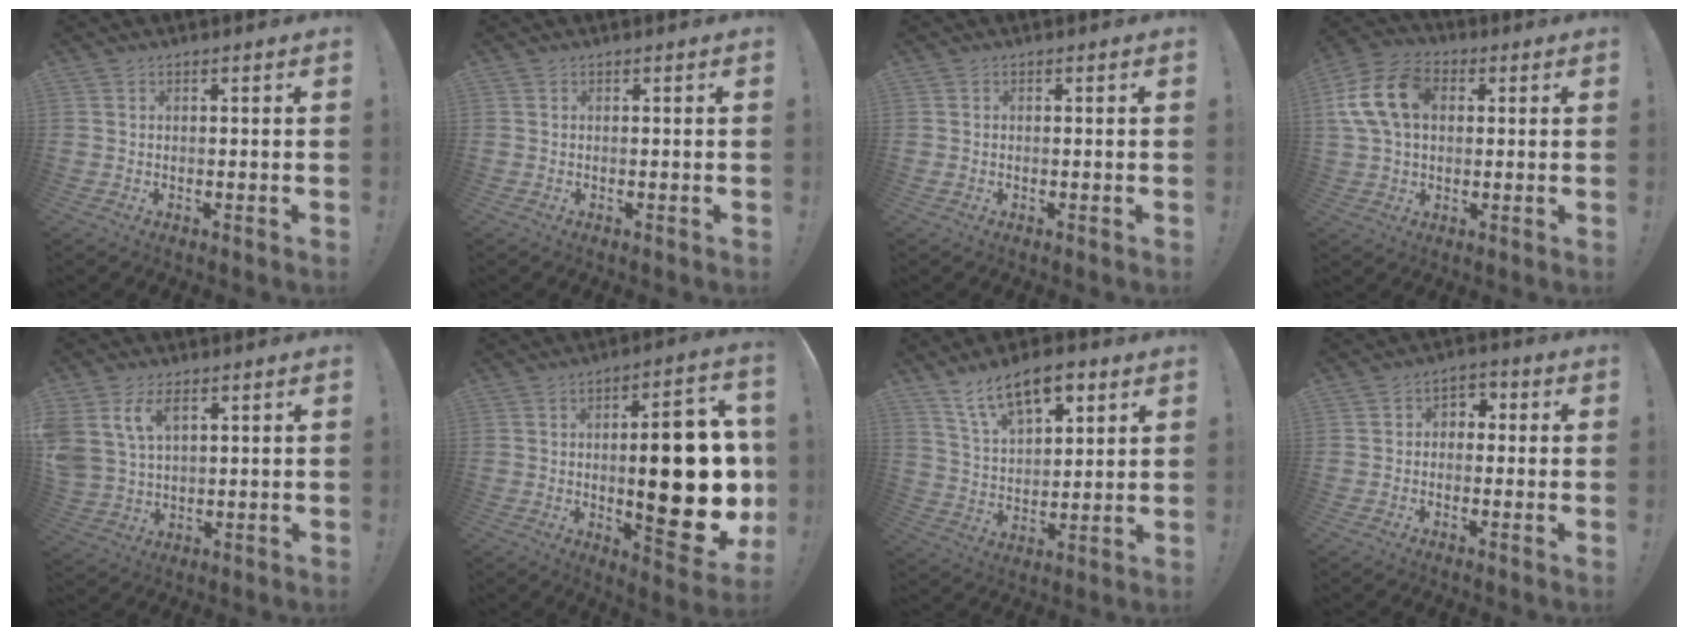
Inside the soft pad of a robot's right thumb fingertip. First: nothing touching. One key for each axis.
{"total": 0.0}
{"total": 0.6, "fx": -0.2, "fy": 0.5, "fz": 0.3, "tx": -0.013, "ty": 0.005, "tz": -0.002}
{"total": 15.7, "fx": 3.4, "fy": 11.3, "fz": 10.3, "tx": -0.198, "ty": 0.008, "tz": 0.067}
{"total": 9.0, "fx": 4.5, "fy": 5.7, "fz": 5.2, "tx": -0.112, "ty": -0.011, "tz": 0.087}
{"total": 22.8, "fx": -0.5, "fy": 7.9, "fz": 21.4, "tx": -0.294, "ty": -0.006, "tz": 0.000}
{"total": 14.1, "fx": 8.6, "fy": 7.0, "fz": 8.7, "tx": -0.139, "ty": -0.039, "tz": 0.155}
{"total": 4.0, "fx": -1.5, "fy": 3.3, "fz": 1.7, "tx": -0.028, "ty": 0.022, "tz": -0.026}